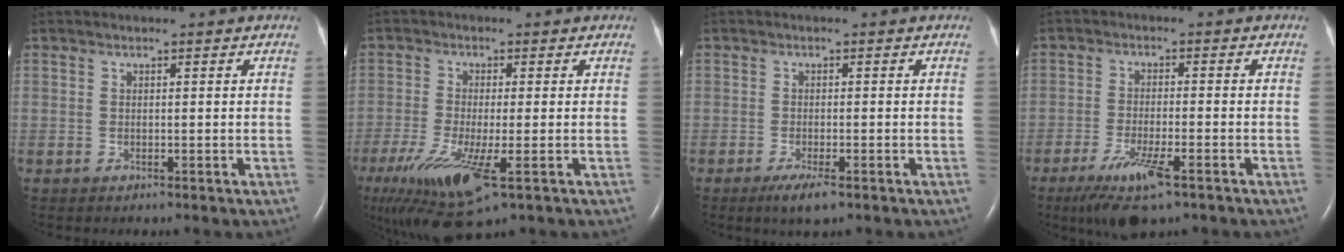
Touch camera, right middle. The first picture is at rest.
{"total": 12.7, "force": [-6.0, 3.3, 10.7], "torque": [-0.226, -0.040, -0.100]}
{"total": 3.2, "force": [-2.0, 0.5, 2.5], "torque": [-0.052, -0.008, -0.034]}
{"total": 7.9, "force": [-4.7, 1.2, 6.2], "torque": [-0.123, -0.020, -0.078]}